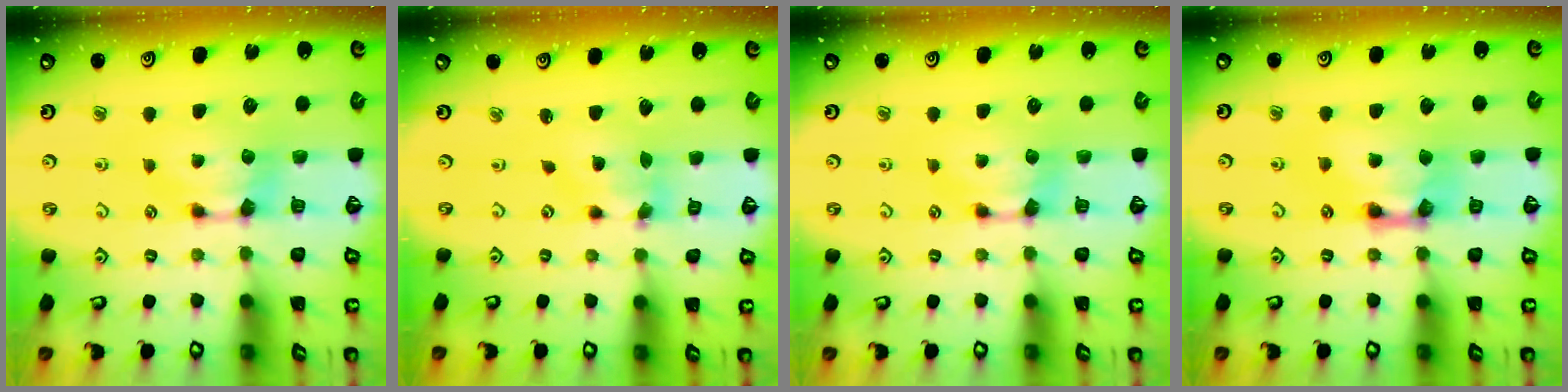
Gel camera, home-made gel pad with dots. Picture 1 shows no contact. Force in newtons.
{"total": 2.8, "press": 2.4, "slide": 1.5}
{"total": 0.0}
{"total": 4.6, "press": 4.6, "slide": 0.4}